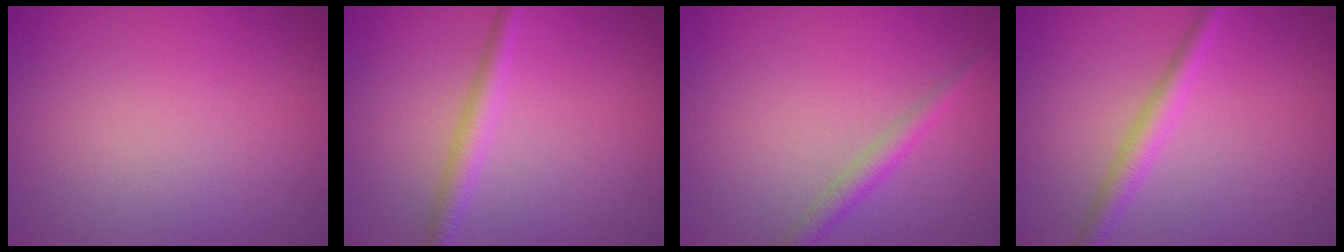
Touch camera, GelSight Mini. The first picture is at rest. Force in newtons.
{"total": 2.1, "press": 2.1, "slide": 0.1}
{"total": 1.8, "press": 1.8, "slide": 0.0}
{"total": 2.3, "press": 2.3, "slide": 0.0}